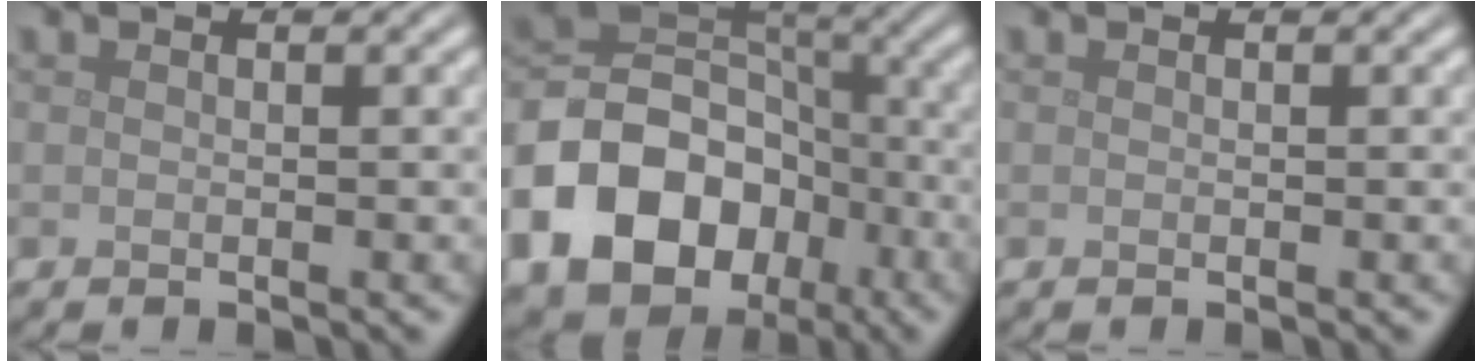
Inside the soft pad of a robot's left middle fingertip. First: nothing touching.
{"total": 14.2, "force": [-5.4, 11.1, 7.0], "torque": [-0.160, -0.002, -0.105]}
{"total": 0.0}